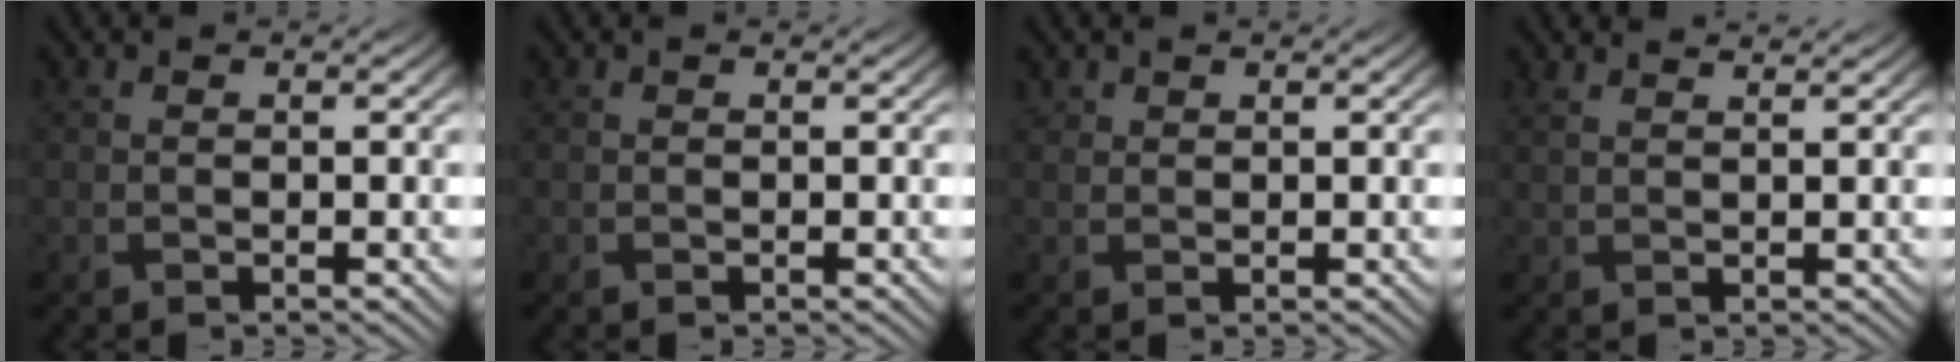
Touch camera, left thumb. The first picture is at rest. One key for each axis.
{"total": 0.0}
{"total": 1.0, "fx": 0.9, "fy": 0.4, "fz": 0.2, "tx": -0.006, "ty": 0.001, "tz": 0.023}
{"total": 2.6, "fx": 2.2, "fy": 0.5, "fz": 1.3, "tx": -0.022, "ty": 0.002, "tz": 0.030}